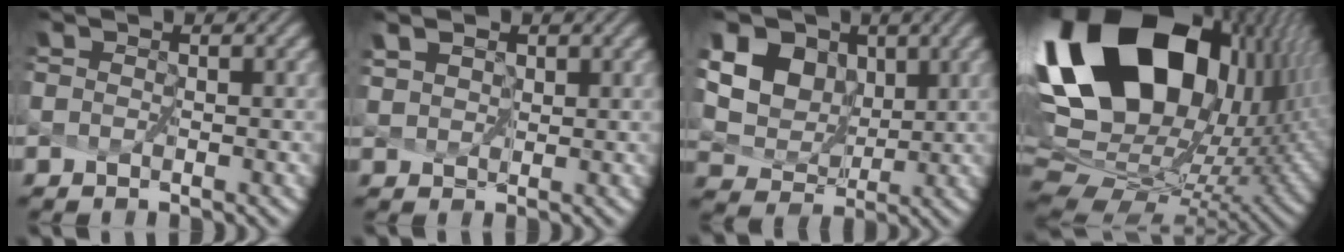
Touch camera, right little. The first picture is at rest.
{"total": 4.0, "force": [2.6, 2.4, 2.0], "torque": [-0.042, 0.016, 0.025]}
{"total": 12.8, "force": [6.8, 9.4, 5.3], "torque": [-0.151, 0.016, 0.147]}
{"total": 21.7, "force": [7.3, 13.0, 15.7], "torque": [-0.335, 0.003, 0.163]}